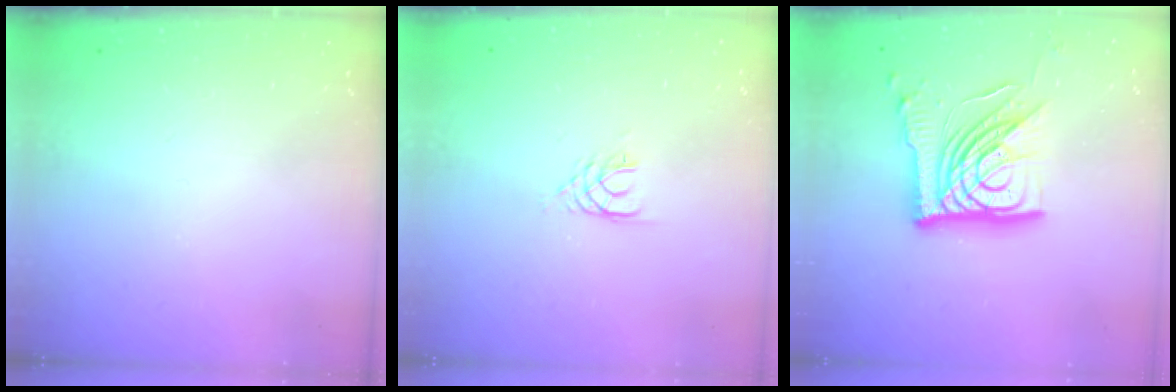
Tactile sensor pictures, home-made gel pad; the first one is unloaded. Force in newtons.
{"total": 3.2, "press": 3.2, "slide": 0.4}
{"total": 20.4, "press": 20.2, "slide": 2.2}